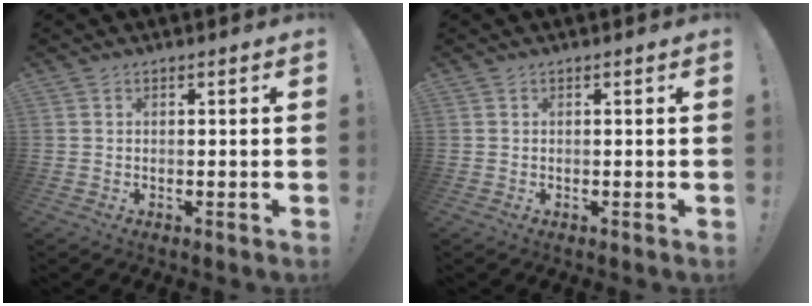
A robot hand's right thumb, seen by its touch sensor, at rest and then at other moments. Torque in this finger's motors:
{"motor_torque": [0.00, 0.00, 0.08, -0.08, 0.05]}